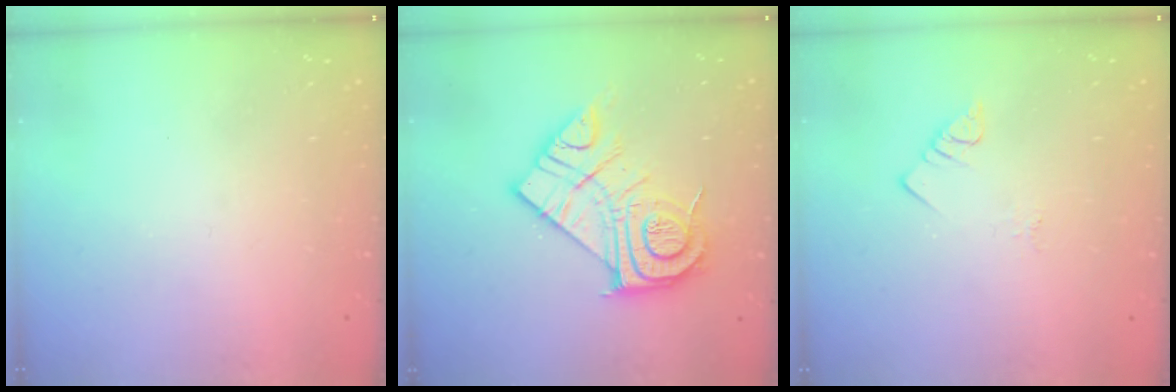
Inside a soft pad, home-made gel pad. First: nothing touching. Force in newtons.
{"total": 18.1, "press": 18.0, "slide": 1.5}
{"total": 2.8, "press": 2.8, "slide": 0.4}